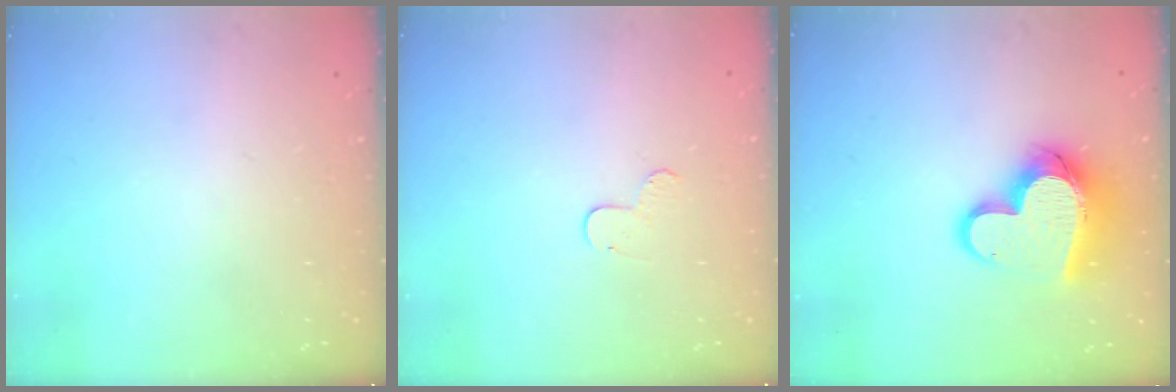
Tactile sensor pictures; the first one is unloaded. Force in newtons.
{"total": 5.3, "press": 5.3, "slide": 0.6}
{"total": 16.9, "press": 16.9, "slide": 1.7}